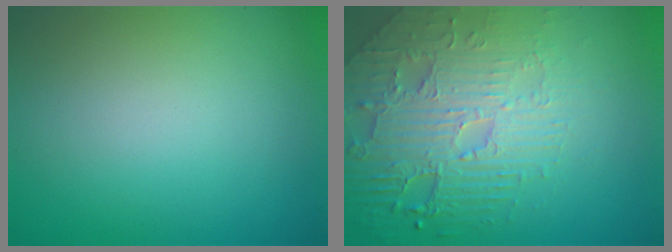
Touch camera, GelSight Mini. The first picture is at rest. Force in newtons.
{"total": 5.2, "press": 4.8, "slide": 2.0}